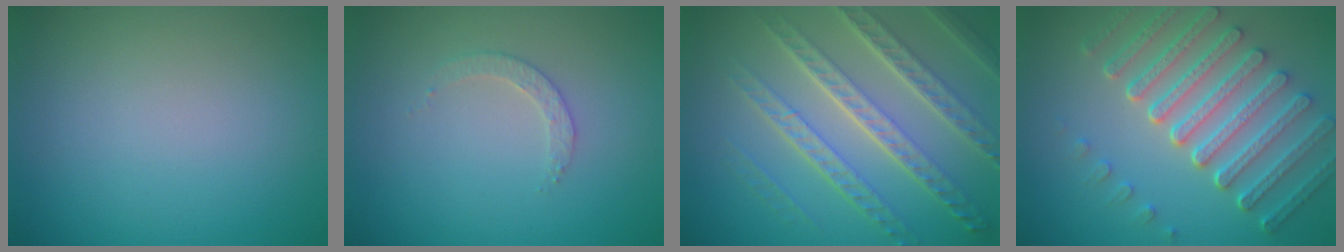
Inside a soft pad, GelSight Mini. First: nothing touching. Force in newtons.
{"total": 1.6, "press": 1.5, "slide": 0.3}
{"total": 7.2, "press": 5.0, "slide": 5.1}
{"total": 7.1, "press": 5.3, "slide": 4.7}